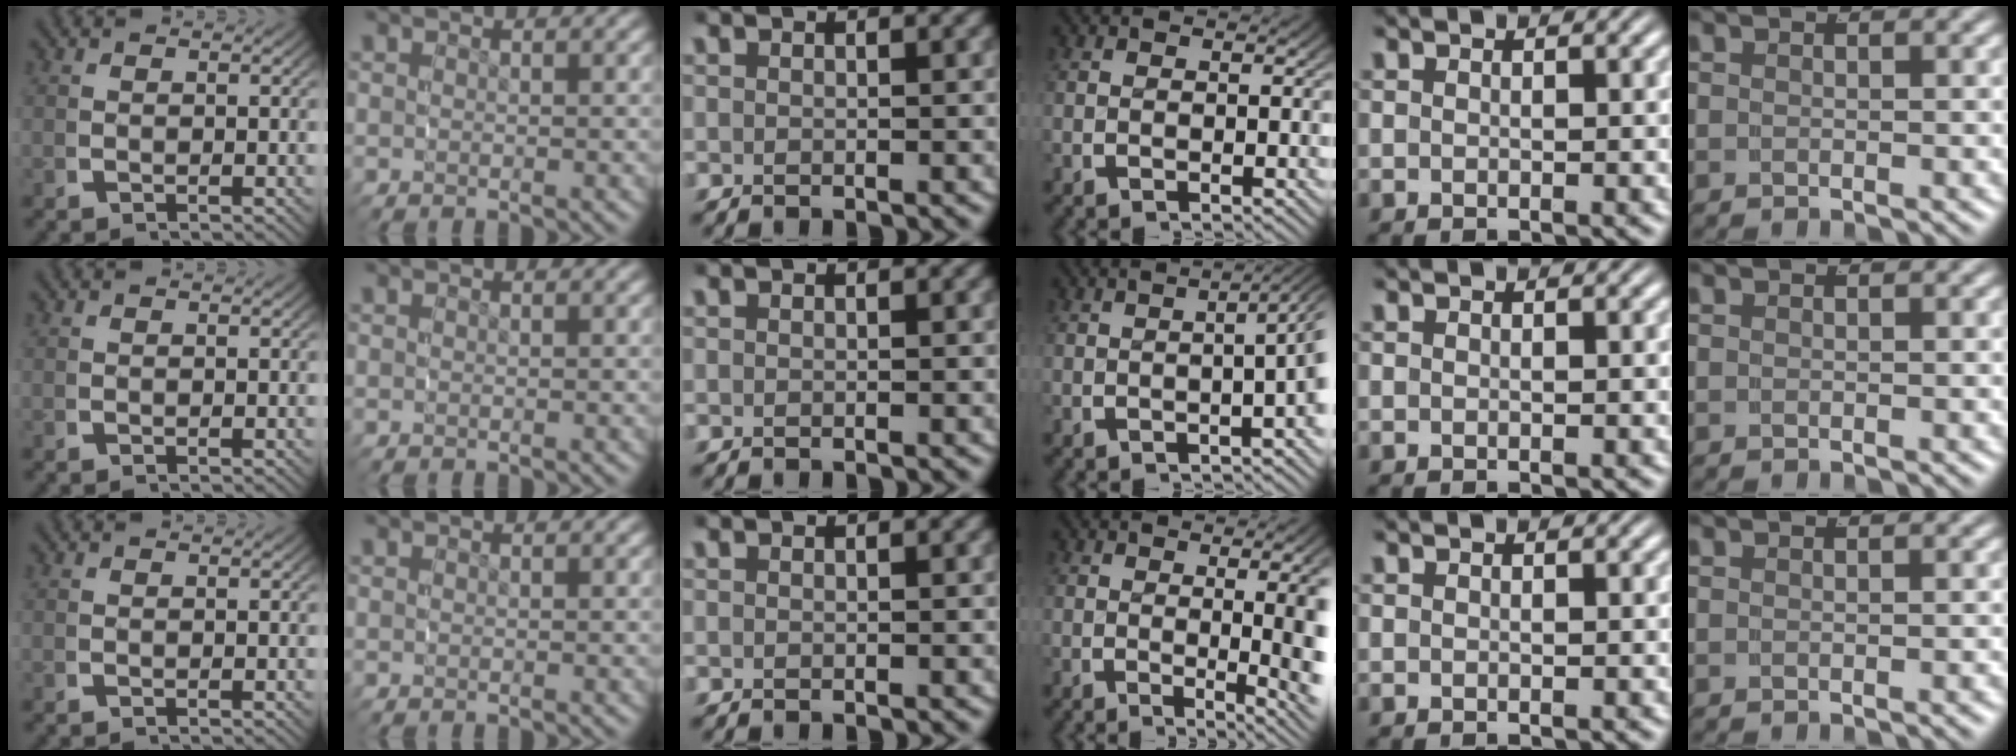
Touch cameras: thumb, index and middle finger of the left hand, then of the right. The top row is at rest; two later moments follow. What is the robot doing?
{"motion": "grasp_and_lifting", "object": "dispenser bottle"}